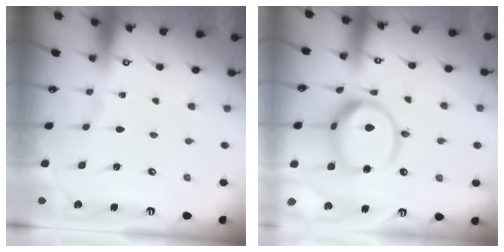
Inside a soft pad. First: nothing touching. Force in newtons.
{"total": 15.7, "press": 15.7, "slide": 1.5}